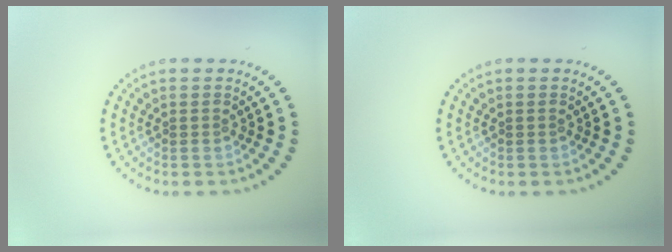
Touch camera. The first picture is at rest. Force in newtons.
{"total": 0.0}